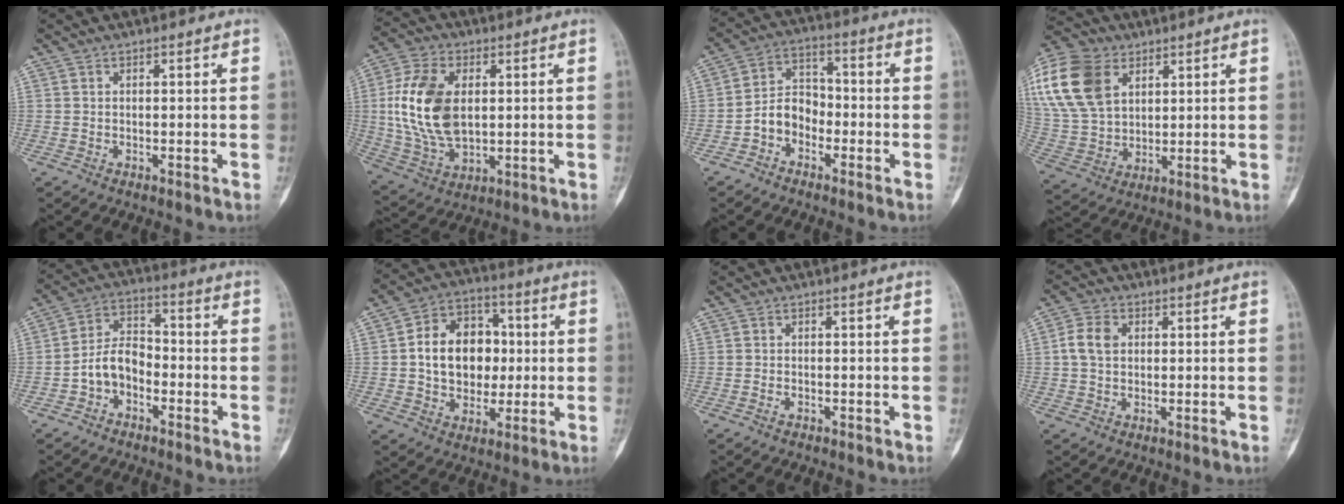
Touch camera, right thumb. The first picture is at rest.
{"total": 16.3, "force": [1.9, 10.0, 12.7], "torque": [-0.245, -0.006, 0.042]}
{"total": 7.3, "force": [-3.0, 5.6, 3.7], "torque": [-0.045, 0.039, -0.067]}
{"total": 20.2, "force": [7.7, 13.8, 12.5], "torque": [-0.266, 0.000, 0.146]}
{"total": 7.7, "force": [-3.0, 5.4, 4.6], "torque": [-0.072, 0.040, -0.069]}
{"total": 14.8, "force": [0.8, 11.3, 9.6], "torque": [-0.109, 0.022, 0.012]}
{"total": 0.8, "force": [-0.6, 0.5, 0.4], "torque": [-0.009, 0.002, -0.012]}
{"total": 5.0, "force": [0.7, 3.8, 3.3], "torque": [-0.064, 0.009, 0.008]}